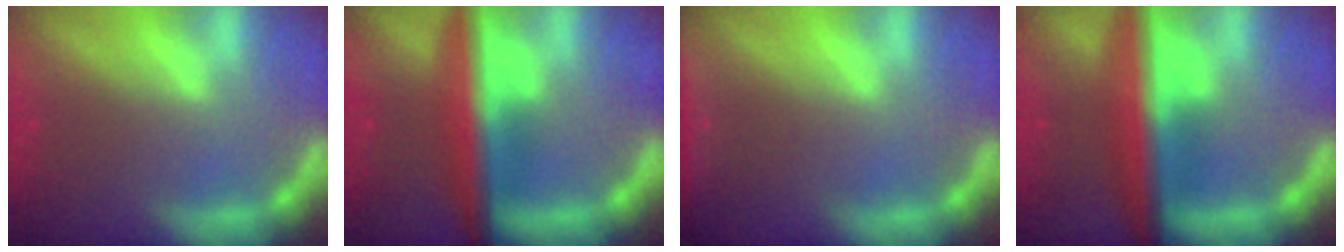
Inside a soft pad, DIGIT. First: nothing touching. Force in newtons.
{"total": 8.5}
{"total": 4.4}
{"total": 9.5}